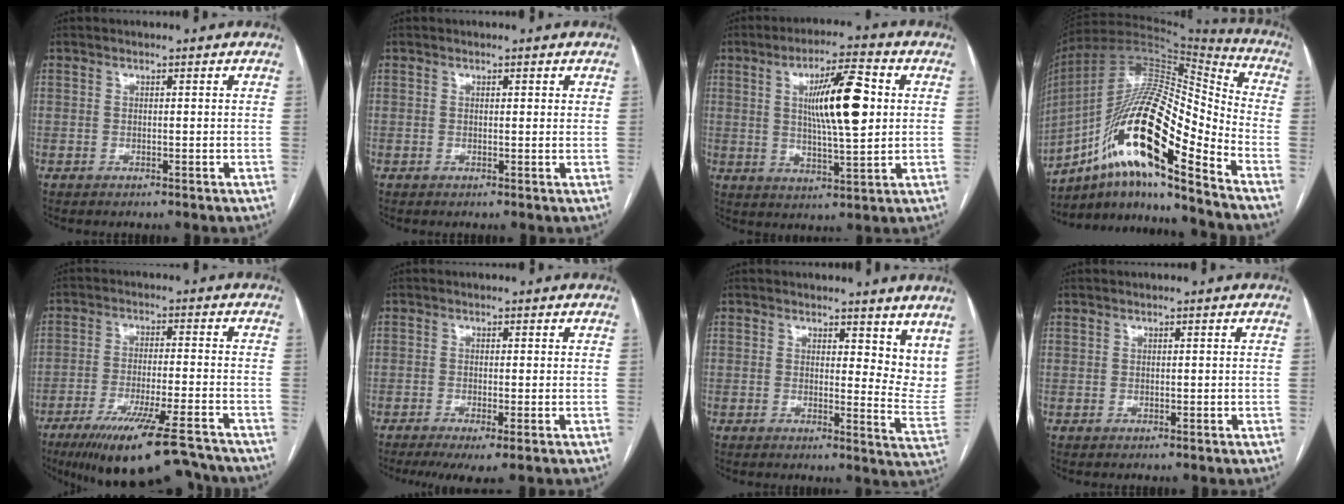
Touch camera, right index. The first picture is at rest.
{"total": 0.9, "force": [0.5, 0.3, 0.7], "torque": [-0.013, 0.000, 0.003]}
{"total": 12.0, "force": [2.4, 1.8, 11.7], "torque": [-0.196, 0.006, 0.039]}
{"total": 22.0, "force": [-11.1, 3.7, 18.6], "torque": [-0.356, 0.006, -0.197]}
{"total": 17.4, "force": [-14.0, 2.1, 10.1], "torque": [-0.141, -0.017, -0.215]}
{"total": 4.5, "force": [-2.5, 0.5, 3.8], "torque": [-0.059, -0.014, -0.041]}
{"total": 9.1, "force": [7.1, 3.9, 4.2], "torque": [-0.028, -0.033, 0.070]}
{"total": 0.5, "force": [0.3, 0.3, 0.2], "torque": [-0.001, 0.001, 0.006]}